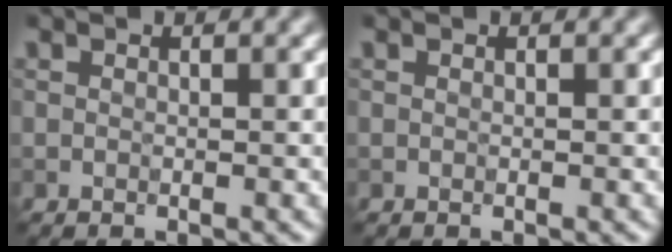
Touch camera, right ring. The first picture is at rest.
{"total": 0.0}